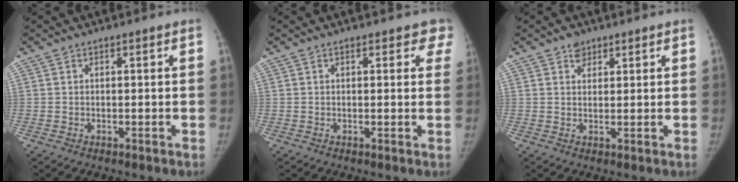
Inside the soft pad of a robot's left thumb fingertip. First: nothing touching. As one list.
[{"total": 3.9, "force": [2.8, 1.9, 1.9], "torque": [0.016, -0.005, 0.017]}, {"total": 2.5, "force": [1.6, 1.9, 0.6], "torque": [0.012, -0.008, 0.022]}]